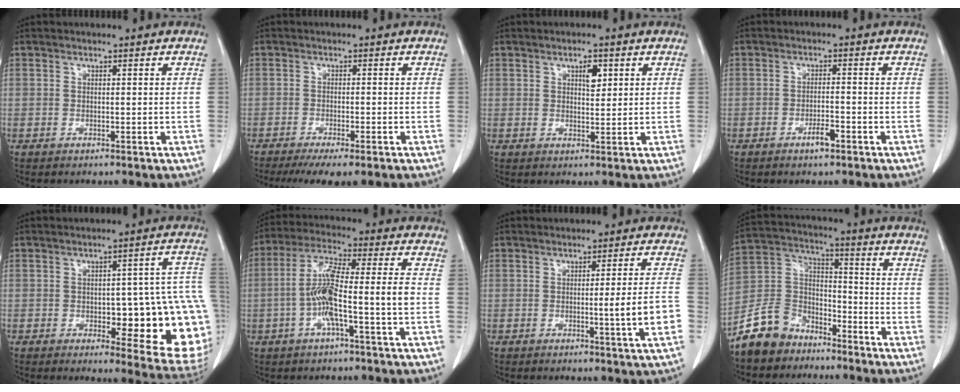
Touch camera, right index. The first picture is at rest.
{"total": 7.1, "force": [-5.2, 0.9, 4.6], "torque": [-0.063, -0.015, -0.078]}
{"total": 2.8, "force": [1.2, 1.1, 2.2], "torque": [-0.036, -0.002, 0.022]}
{"total": 2.7, "force": [-1.7, 0.5, 2.1], "torque": [-0.035, 0.001, -0.028]}
{"total": 19.5, "force": [-3.4, 5.3, 18.5], "torque": [-0.147, 0.027, -0.021]}
{"total": 10.2, "force": [-2.5, 0.5, 9.9], "torque": [-0.196, 0.019, -0.052]}
{"total": 6.2, "force": [-1.6, -1.1, 5.9], "torque": [-0.076, -0.009, -0.025]}
{"total": 10.2, "force": [-7.8, 6.1, 2.2], "torque": [-0.060, 0.029, -0.153]}